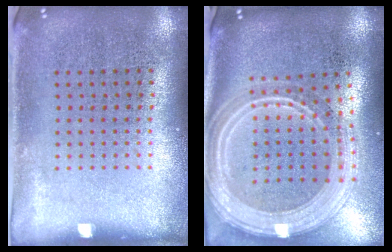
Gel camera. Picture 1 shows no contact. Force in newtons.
{"total": 3.0, "press": 2.4, "slide": 1.7}